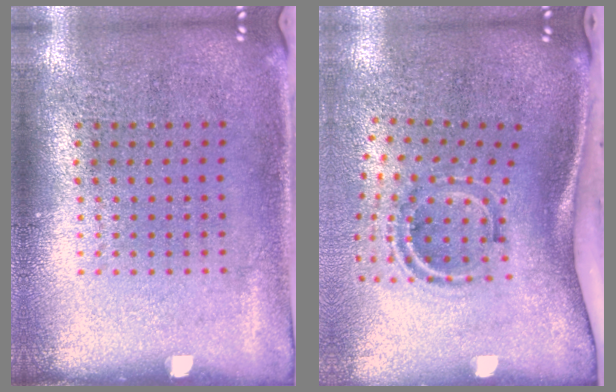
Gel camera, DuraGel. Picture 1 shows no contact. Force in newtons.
{"total": 2.0, "press": 1.2, "slide": 1.7}